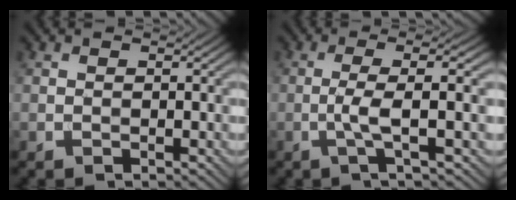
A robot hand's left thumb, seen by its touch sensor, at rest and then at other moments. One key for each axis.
{"total": 4.4, "fx": -0.5, "fy": 0.5, "fz": 4.4, "tx": -0.077, "ty": 0.010, "tz": -0.023}